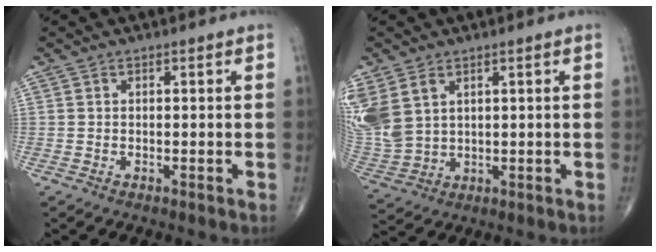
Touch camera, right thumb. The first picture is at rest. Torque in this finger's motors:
{"motor_torque": [0.90, 1.99, 1.21, 0.73, 0.12]}